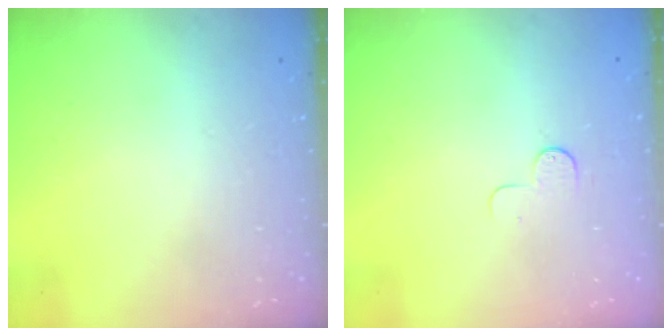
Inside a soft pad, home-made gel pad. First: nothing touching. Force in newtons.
{"total": 4.0, "press": 4.0, "slide": 0.4}